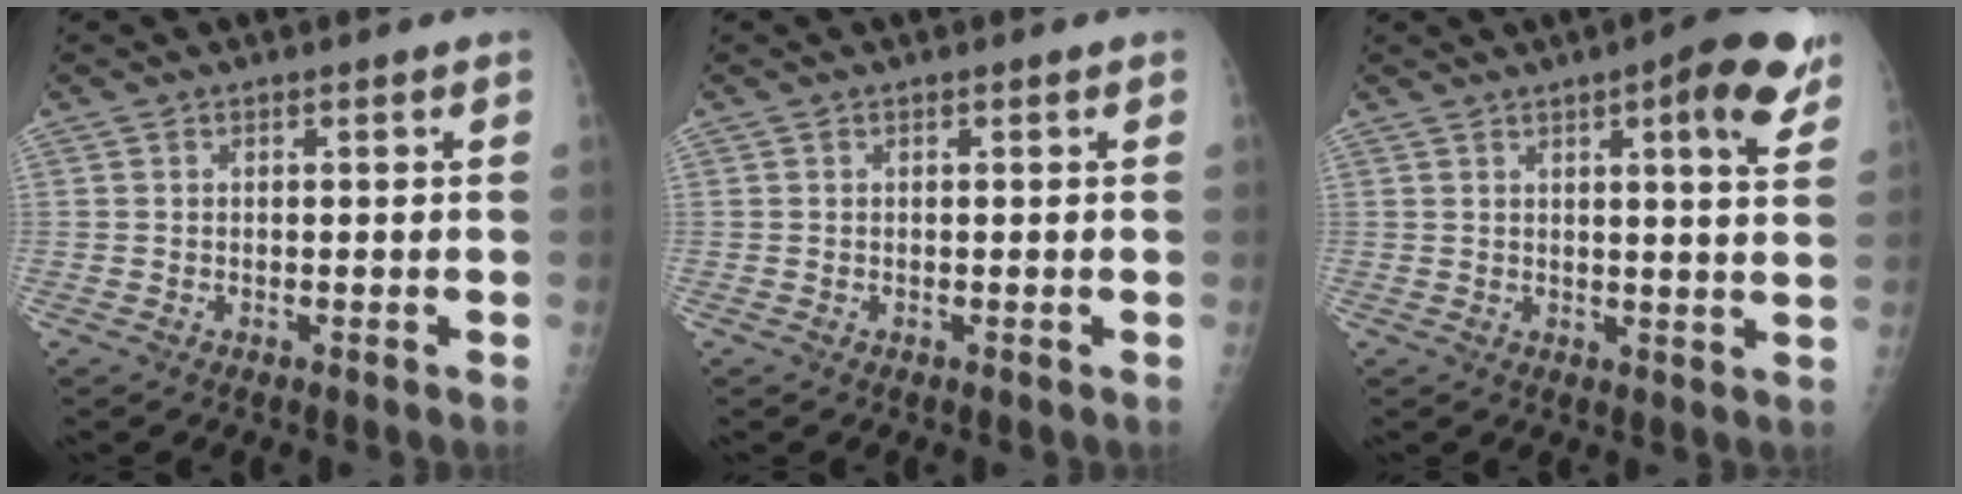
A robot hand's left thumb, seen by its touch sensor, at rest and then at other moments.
{"total": 0.0}
{"total": 10.2, "force": [5.5, 1.9, 8.4], "torque": [-0.092, -0.021, 0.063]}